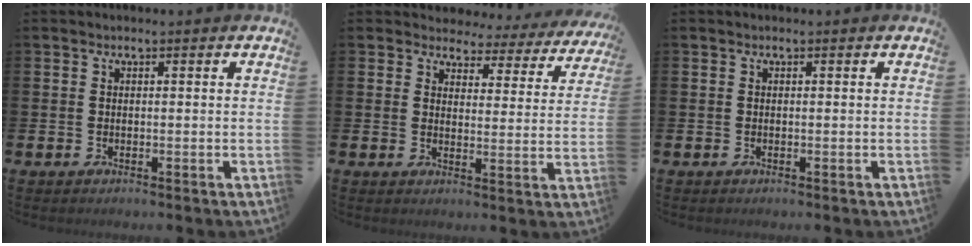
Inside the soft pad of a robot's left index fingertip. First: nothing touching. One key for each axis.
{"total": 3.0, "fx": 2.7, "fy": 1.4, "fz": 0.1, "tx": -0.015, "ty": -0.031, "tz": 0.038}
{"total": 0.0}